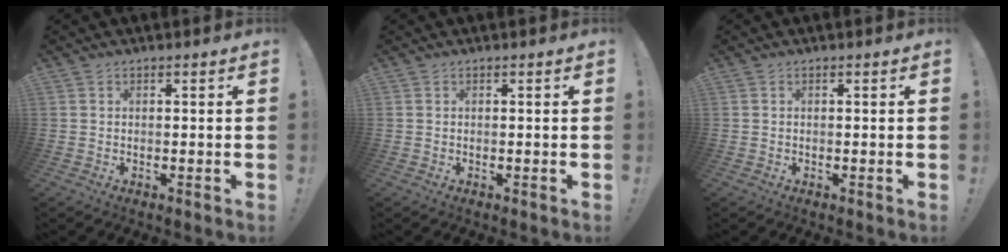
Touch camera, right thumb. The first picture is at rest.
{"total": 0.0}
{"total": 0.0}